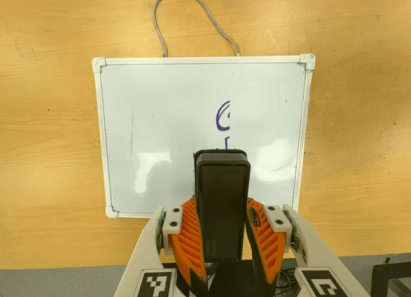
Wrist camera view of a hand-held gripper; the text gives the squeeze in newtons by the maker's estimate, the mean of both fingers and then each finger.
{"total": 7.6, "left": 6.0, "right": 9.1}